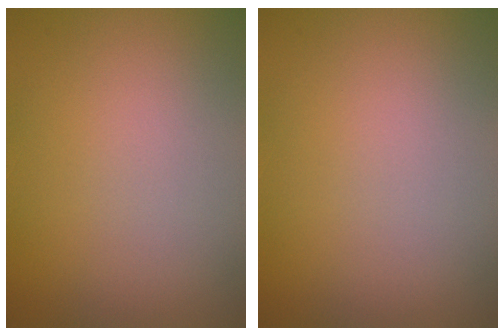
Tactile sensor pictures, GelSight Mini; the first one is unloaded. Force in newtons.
{"total": 0.0}